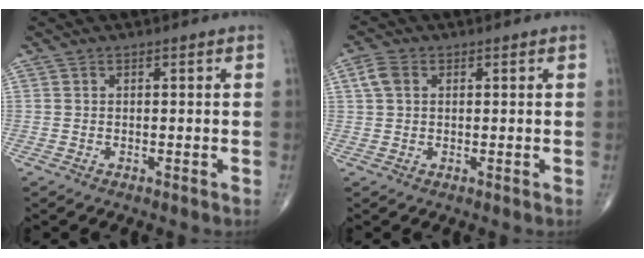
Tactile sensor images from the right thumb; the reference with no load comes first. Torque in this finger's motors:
{"motor_torque": [-0.25, 0.38, 0.08, 0.01, 0.00]}